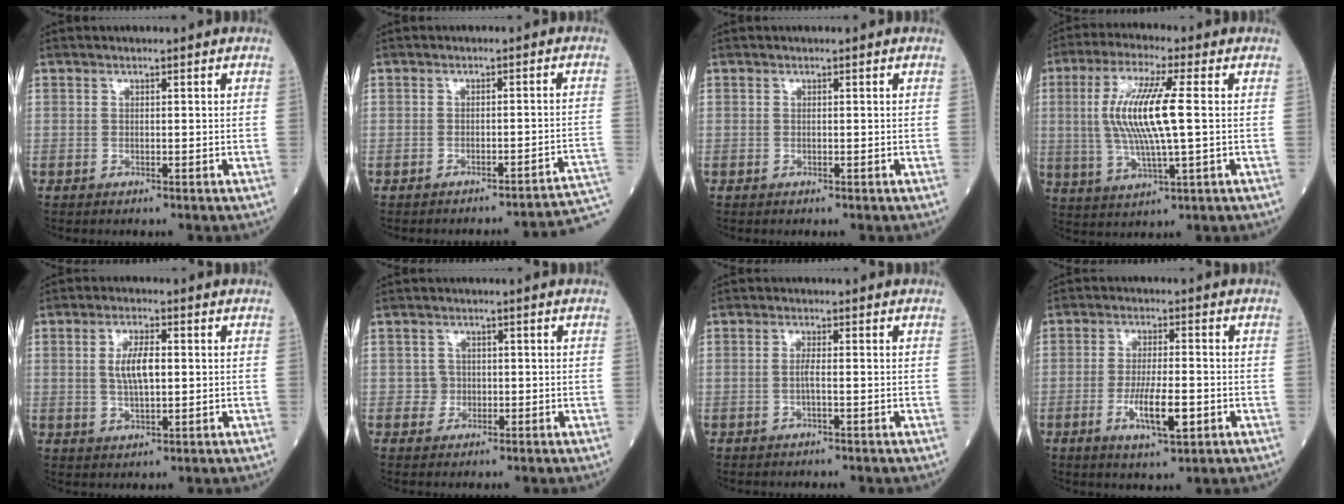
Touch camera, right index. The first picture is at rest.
{"total": 8.0, "force": [-7.6, -1.1, 2.5], "torque": [-0.004, 0.009, -0.084]}
{"total": 0.0}
{"total": 11.6, "force": [1.1, 1.2, 11.5], "torque": [-0.236, 0.003, 0.021]}
{"total": 5.5, "force": [0.7, 1.7, 5.2], "torque": [-0.102, 0.006, 0.014]}
{"total": 1.7, "force": [-0.2, 1.7, 0.1], "torque": [0.006, 0.007, -0.006]}
{"total": 1.4, "force": [-0.4, -0.1, 1.3], "torque": [-0.026, 0.001, -0.009]}
{"total": 7.1, "force": [-2.3, 1.2, 6.6], "torque": [-0.120, -0.010, -0.037]}